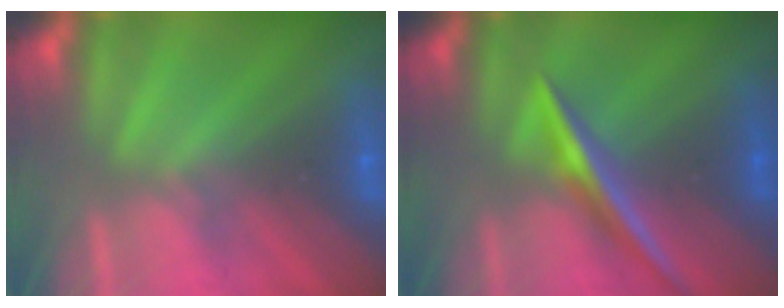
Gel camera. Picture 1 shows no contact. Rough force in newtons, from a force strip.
{"total": 1.9}